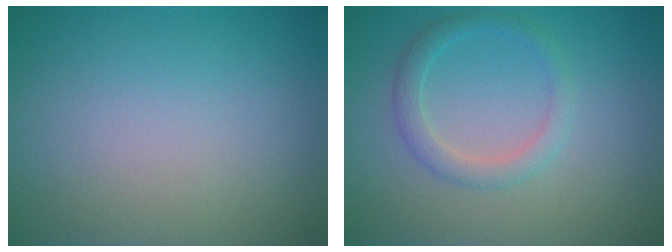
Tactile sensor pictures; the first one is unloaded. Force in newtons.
{"total": 2.2, "press": 2.2, "slide": 0.1}